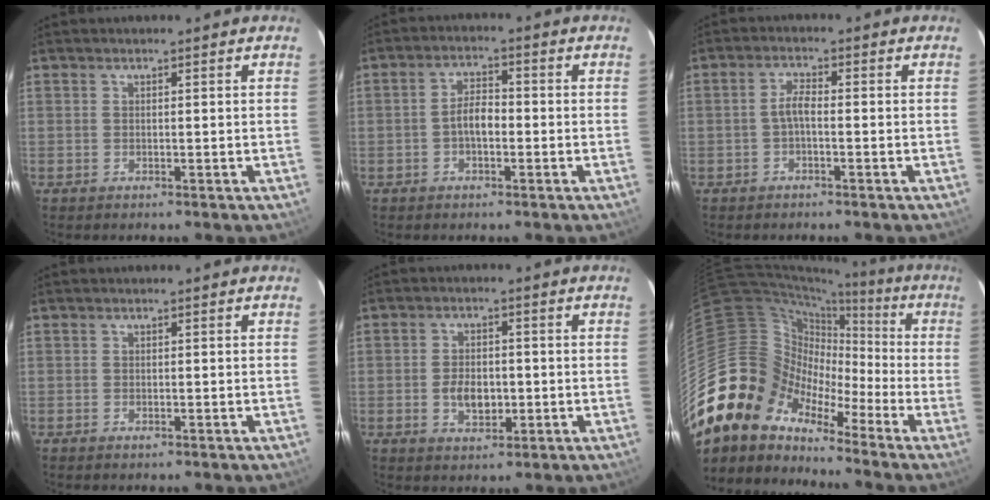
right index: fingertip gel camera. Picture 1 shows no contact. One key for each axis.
{"total": 3.9, "fx": -1.2, "fy": 1.9, "fz": 3.2, "tx": -0.062, "ty": 0.011, "tz": -0.023}
{"total": 2.5, "fx": -0.8, "fy": 0.7, "fz": 2.3, "tx": -0.050, "ty": 0.009, "tz": -0.017}
{"total": 0.6, "fx": -0.3, "fy": 0.4, "fz": 0.2, "tx": -0.003, "ty": -0.003, "tz": -0.005}
{"total": 5.7, "fx": -1.1, "fy": 3.6, "fz": 4.3, "tx": -0.084, "ty": -0.002, "tz": -0.014}
{"total": 15.7, "fx": -10.5, "fy": 10.7, "fz": 4.5, "tx": -0.095, "ty": 0.032, "tz": -0.216}